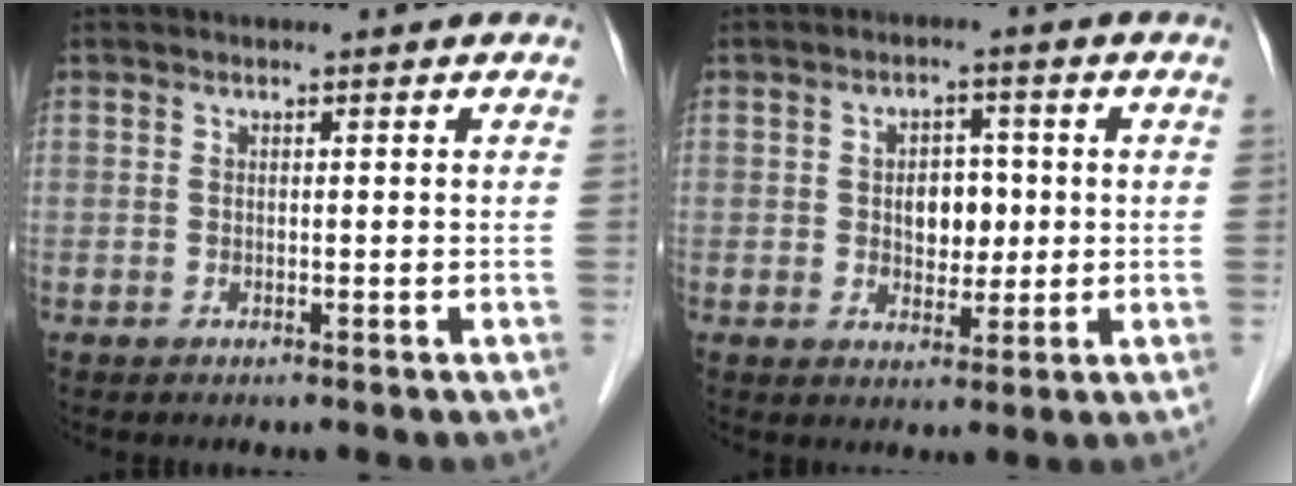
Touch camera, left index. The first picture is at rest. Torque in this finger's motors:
{"motor_torque": [0.19, 0.11, 0.05, 0.04]}